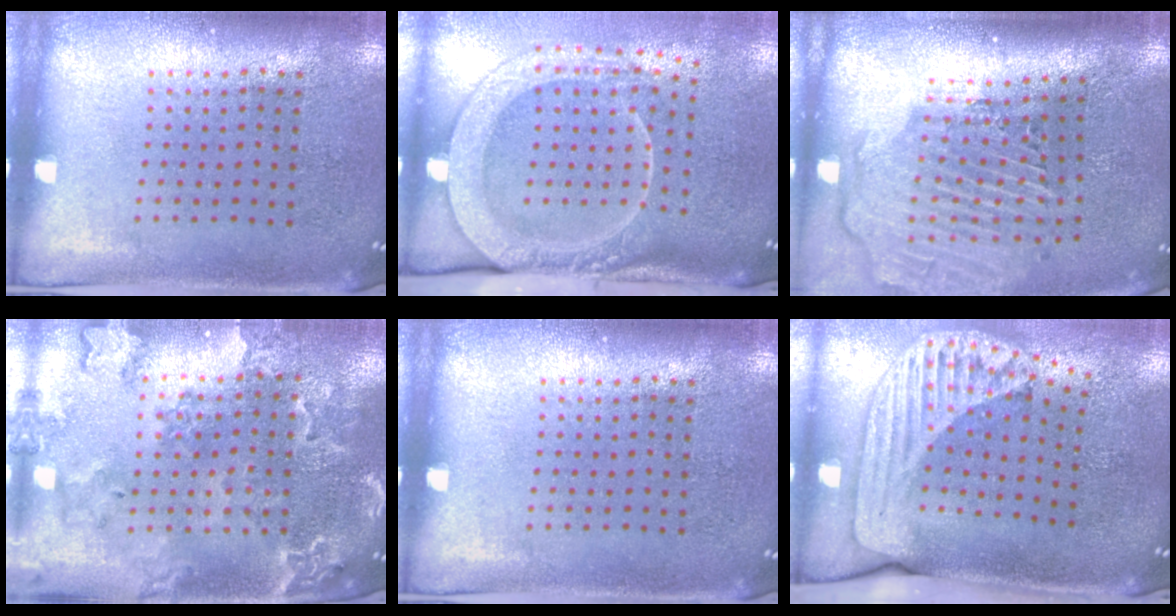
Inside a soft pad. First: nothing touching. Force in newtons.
{"total": 2.7, "press": 2.1, "slide": 1.7}
{"total": 2.9, "press": 2.3, "slide": 1.8}
{"total": 1.7, "press": 1.7, "slide": 0.3}
{"total": 0.0}
{"total": 2.4, "press": 1.7, "slide": 1.7}